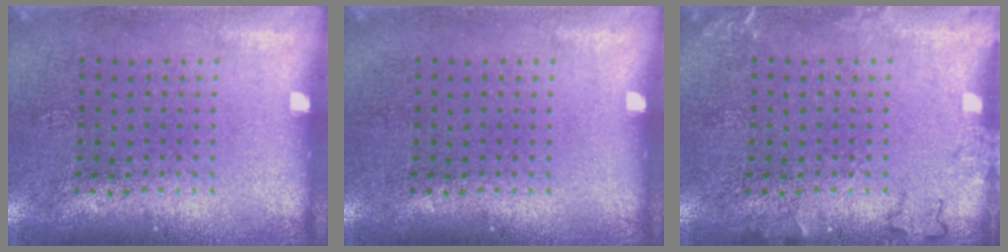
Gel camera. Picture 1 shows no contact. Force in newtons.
{"total": 0.0}
{"total": 1.6, "press": 1.6, "slide": 0.3}